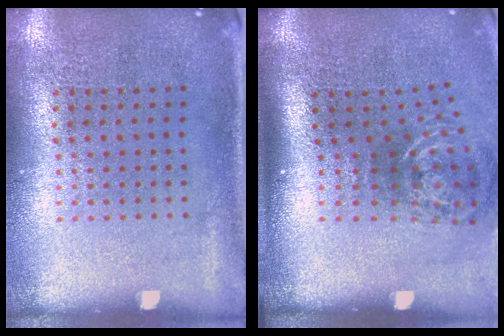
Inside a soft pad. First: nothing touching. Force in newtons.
{"total": 1.9, "press": 1.2, "slide": 1.5}